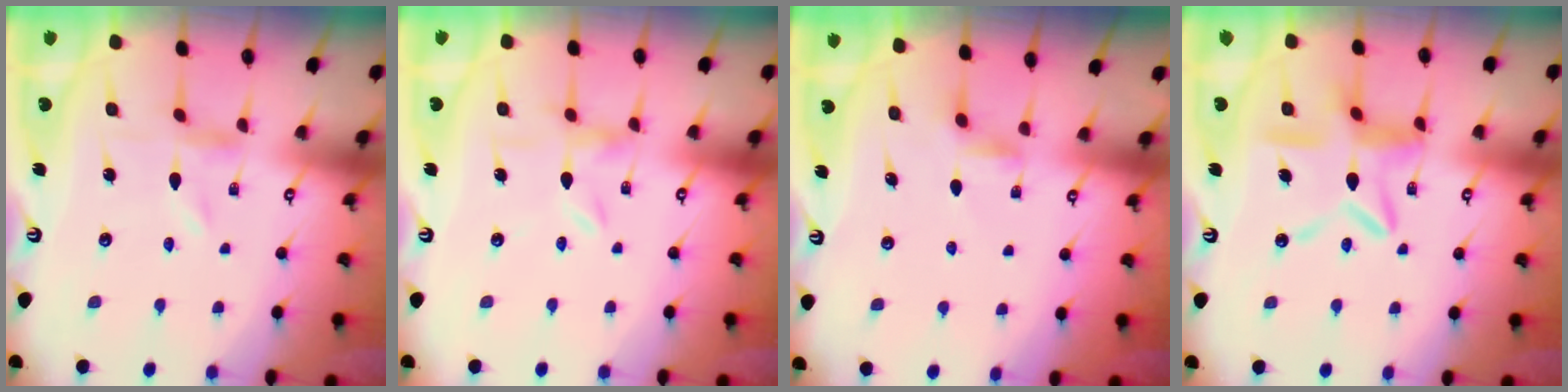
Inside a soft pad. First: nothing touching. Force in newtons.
{"total": 0.8, "press": 0.8, "slide": 0.3}
{"total": 2.2, "press": 2.2, "slide": 0.4}
{"total": 12.3, "press": 12.2, "slide": 1.2}